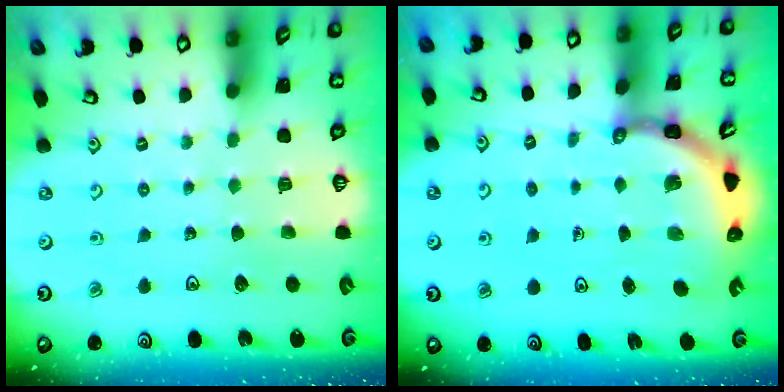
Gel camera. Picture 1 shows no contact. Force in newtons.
{"total": 4.3, "press": 4.3, "slide": 0.4}